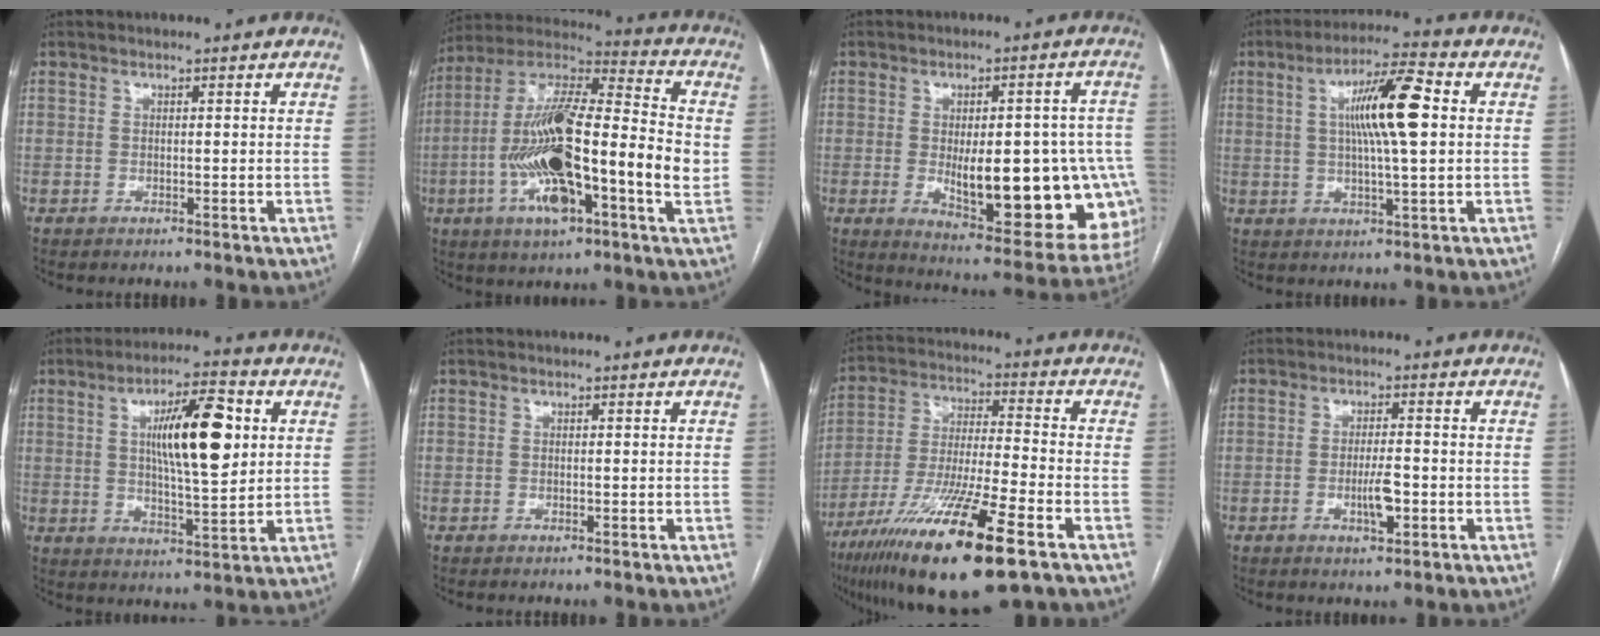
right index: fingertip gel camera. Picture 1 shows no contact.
{"total": 23.4, "force": [-3.3, 4.5, 22.7], "torque": [-0.415, 0.008, -0.060]}
{"total": 22.2, "force": [-3.8, 7.8, 20.5], "torque": [-0.191, 0.011, -0.022]}
{"total": 11.1, "force": [1.9, 0.9, 10.9], "torque": [-0.191, 0.014, 0.029]}
{"total": 12.9, "force": [3.1, 2.7, 12.3], "torque": [-0.204, 0.008, 0.049]}
{"total": 0.0}
{"total": 20.0, "force": [-11.3, 1.5, 16.4], "torque": [-0.307, -0.050, -0.201]}
{"total": 4.2, "force": [-1.3, 0.9, 3.9], "torque": [-0.072, -0.002, -0.020]}